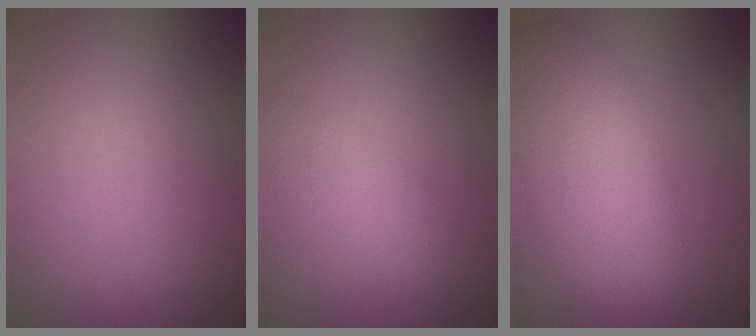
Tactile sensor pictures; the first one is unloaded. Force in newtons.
{"total": 2.7, "press": 2.7, "slide": 0.1}
{"total": 8.2, "press": 8.2, "slide": 0.5}